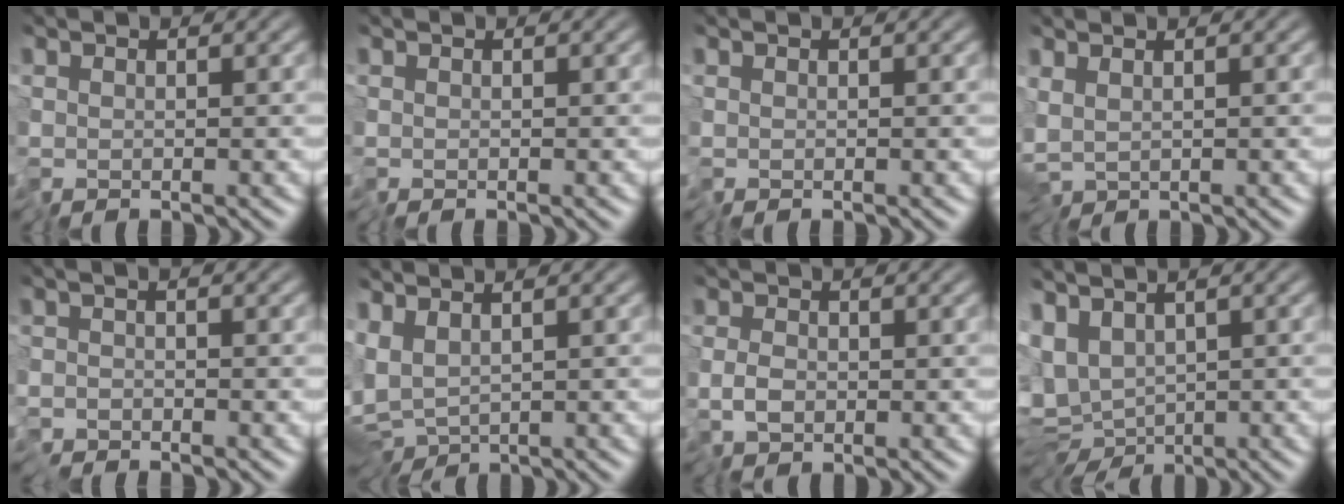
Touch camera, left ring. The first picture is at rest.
{"total": 0.0}
{"total": 0.0}
{"total": 2.4, "force": [-0.6, 1.2, 2.0], "torque": [-0.040, -0.006, -0.012]}
{"total": 1.7, "force": [-1.1, 0.7, 1.2], "torque": [-0.022, -0.006, -0.025]}
{"total": 5.4, "force": [-0.9, 2.9, 4.5], "torque": [-0.101, -0.015, -0.006]}
{"total": 1.9, "force": [-0.8, 1.2, 1.3], "torque": [-0.023, 0.001, -0.021]}
{"total": 6.0, "force": [0.4, 4.0, 4.5], "torque": [-0.075, 0.003, 0.034]}